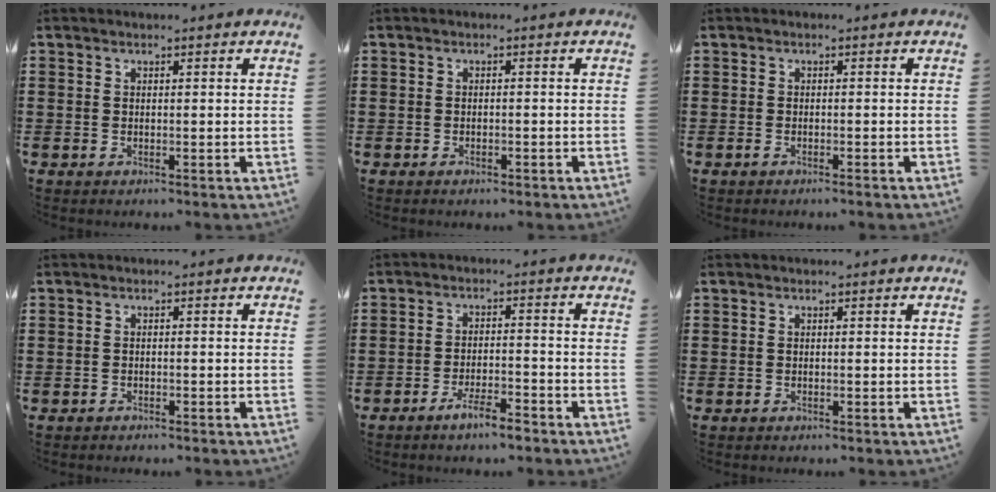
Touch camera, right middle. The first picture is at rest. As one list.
[{"total": 0.8, "force": [-0.7, 0.4, 0.1], "torque": [-0.004, 0.001, -0.016]}, {"total": 0.7, "force": [-0.6, -0.1, 0.4], "torque": [-0.010, -0.006, -0.009]}, {"total": 0.8, "force": [-0.8, 0.2, 0.0], "torque": [-0.003, 0.000, -0.016]}, {"total": 4.5, "force": [-3.7, 0.6, 2.4], "torque": [-0.047, 0.003, -0.070]}, {"total": 0.0}]